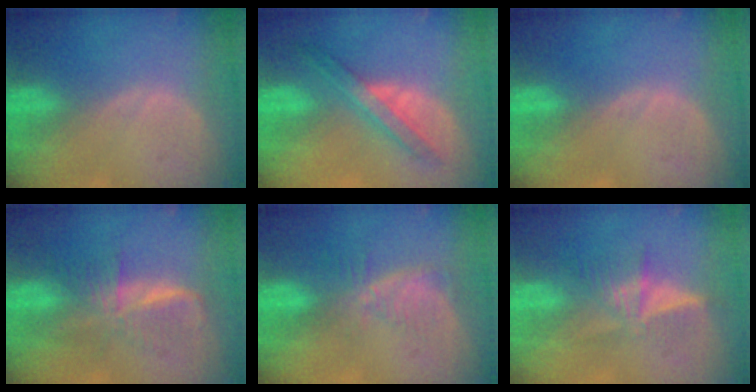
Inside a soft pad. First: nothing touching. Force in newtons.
{"total": 5.9, "press": 5.9, "slide": 0.6}
{"total": 0.0}
{"total": 5.9, "press": 5.8, "slide": 0.8}
{"total": 5.5, "press": 4.6, "slide": 3.0}
{"total": 5.5, "press": 5.0, "slide": 2.2}